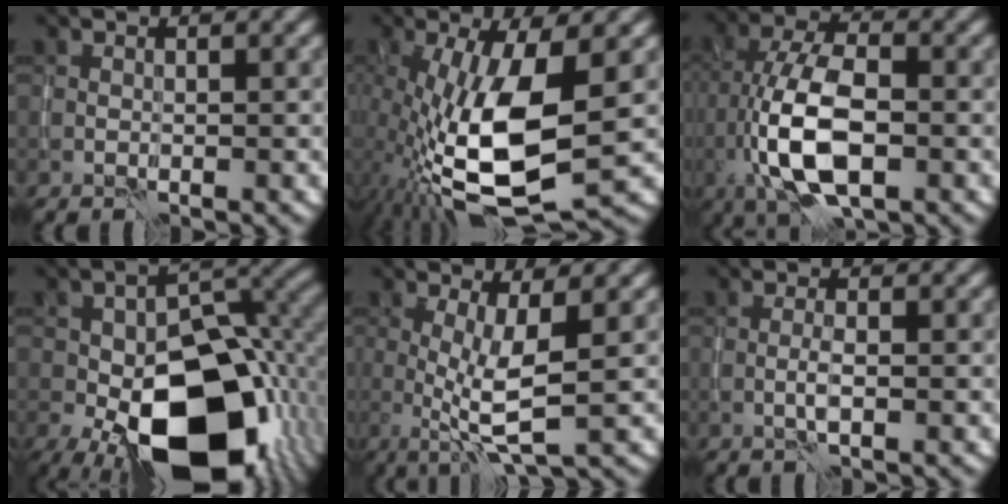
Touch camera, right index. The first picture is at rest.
{"total": 13.3, "force": [-2.2, 5.2, 12.0], "torque": [-0.239, -0.028, -0.036]}
{"total": 9.6, "force": [-2.9, 4.4, 8.0], "torque": [-0.162, 0.001, -0.057]}
{"total": 19.0, "force": [-6.5, 11.4, 13.8], "torque": [-0.208, -0.048, -0.070]}
{"total": 5.1, "force": [-0.4, 1.2, 4.9], "torque": [-0.089, -0.009, -0.007]}
{"total": 1.4, "force": [-0.5, 0.1, 1.3], "torque": [-0.029, 0.000, -0.011]}